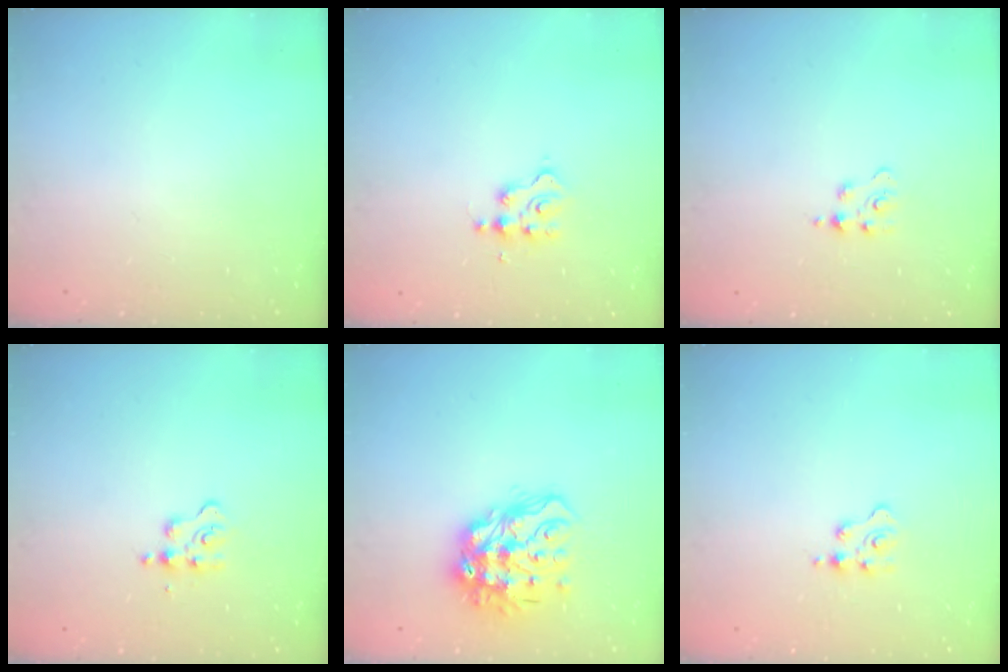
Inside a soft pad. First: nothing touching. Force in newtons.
{"total": 3.0, "press": 3.0, "slide": 0.3}
{"total": 2.8, "press": 2.8, "slide": 0.4}
{"total": 6.2, "press": 6.1, "slide": 0.6}
{"total": 16.2, "press": 16.1, "slide": 0.8}
{"total": 2.9, "press": 2.9, "slide": 0.4}